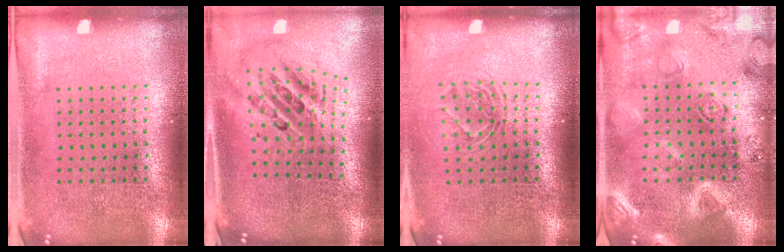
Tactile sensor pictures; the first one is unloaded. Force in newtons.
{"total": 2.5, "press": 1.7, "slide": 1.8}
{"total": 1.5, "press": 1.2, "slide": 0.9}
{"total": 3.0, "press": 2.8, "slide": 0.8}